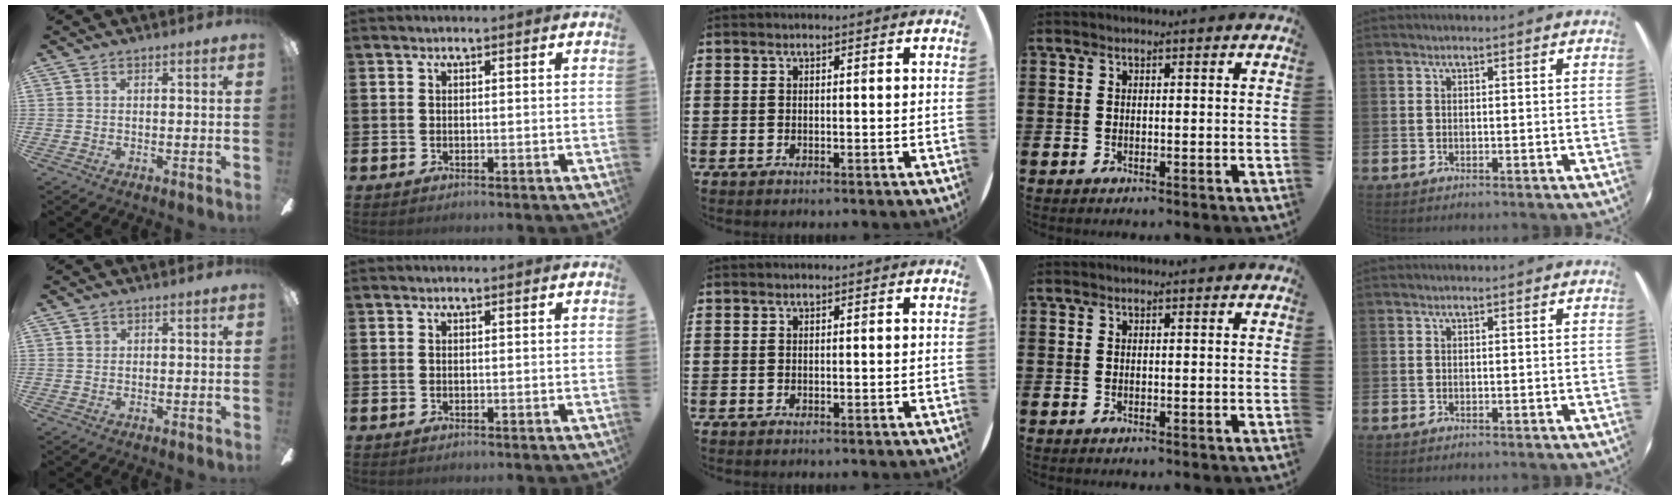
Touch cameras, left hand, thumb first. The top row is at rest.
{"thumb": {"total": 1.1, "force": [0.5, 0.9, 0.3], "torque": [0.002, -0.002, 0.009]}}